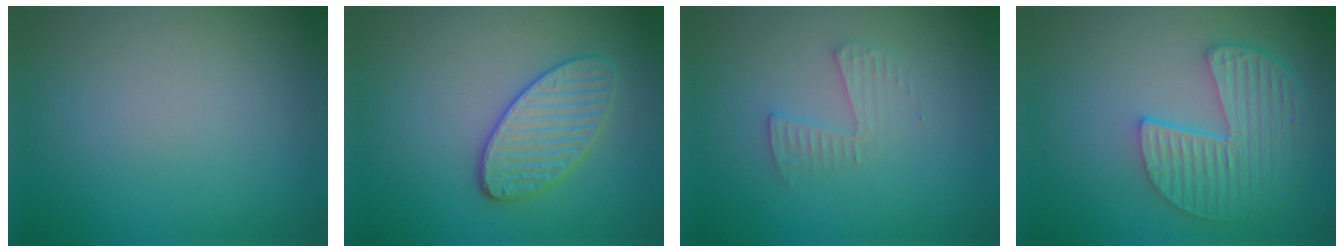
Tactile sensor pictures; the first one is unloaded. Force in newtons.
{"total": 3.5, "press": 3.4, "slide": 0.8}
{"total": 1.6, "press": 1.6, "slide": 0.1}
{"total": 5.8, "press": 4.5, "slide": 3.6}